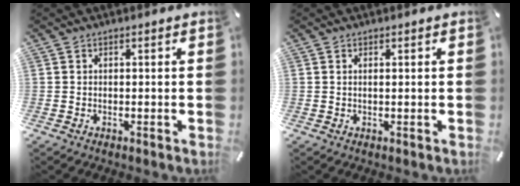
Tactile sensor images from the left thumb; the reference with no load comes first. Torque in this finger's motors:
{"motor_torque": [-0.18, -0.28, 0.04, 0.08, -0.07]}